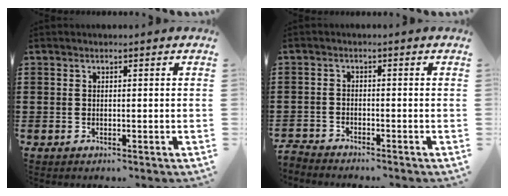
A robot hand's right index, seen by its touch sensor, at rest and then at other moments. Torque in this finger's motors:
{"motor_torque": [0.28, -0.53, 0.01, 0.00]}